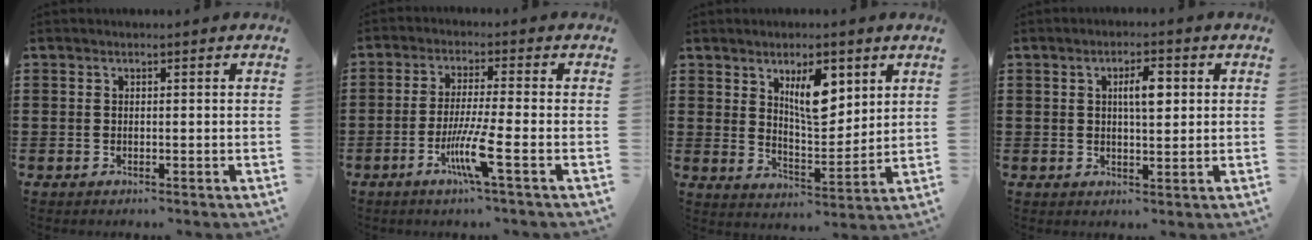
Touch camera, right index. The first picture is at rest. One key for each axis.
{"total": 7.3, "fx": -3.1, "fy": -0.1, "fz": 6.6, "tx": -0.128, "ty": -0.017, "tz": -0.058}
{"total": 8.2, "fx": 4.0, "fy": 3.4, "fz": 6.3, "tx": -0.094, "ty": -0.010, "tz": 0.061}
{"total": 4.4, "fx": 1.0, "fy": 1.4, "fz": 4.1, "tx": -0.074, "ty": 0.007, "tz": 0.012}